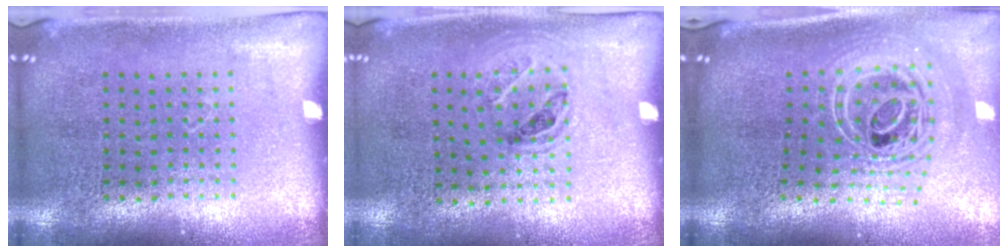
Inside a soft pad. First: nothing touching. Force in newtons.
{"total": 1.0, "press": 0.7, "slide": 0.6}
{"total": 2.7, "press": 1.9, "slide": 1.8}